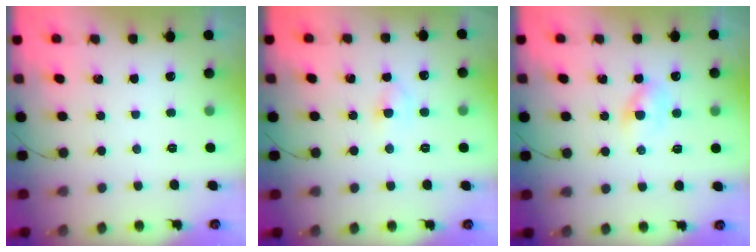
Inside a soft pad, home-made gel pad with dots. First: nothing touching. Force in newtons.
{"total": 3.6, "press": 3.4, "slide": 1.2}
{"total": 2.7, "press": 2.5, "slide": 0.9}